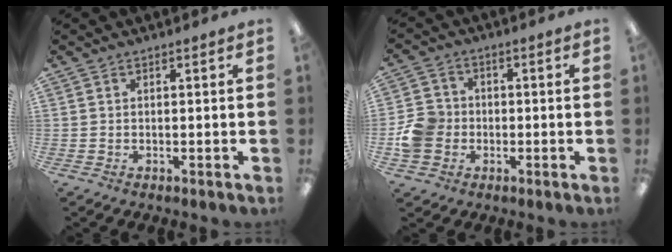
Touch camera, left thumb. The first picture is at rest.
{"total": 8.1, "force": [-1.3, 7.3, 3.2], "torque": [-0.059, 0.021, -0.022]}